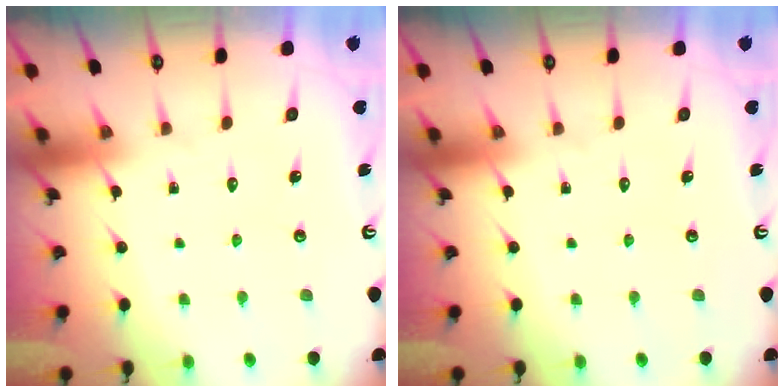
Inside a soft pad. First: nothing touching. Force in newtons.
{"total": 0.0}